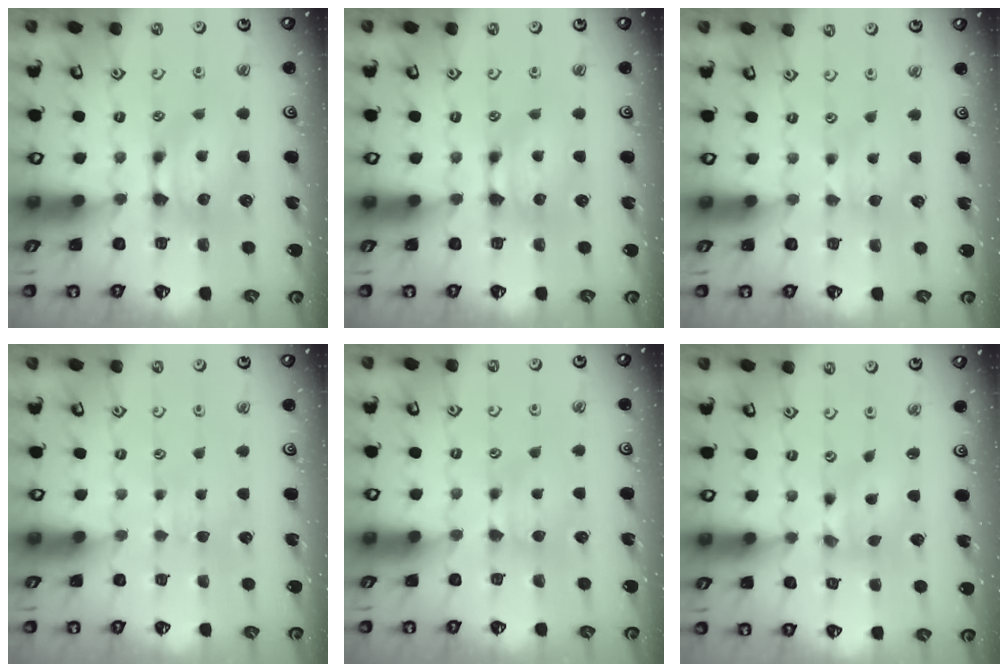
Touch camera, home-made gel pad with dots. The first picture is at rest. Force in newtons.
{"total": 0.0}
{"total": 2.1, "press": 2.1, "slide": 0.5}
{"total": 2.5, "press": 2.5, "slide": 0.3}
{"total": 1.7, "press": 1.6, "slide": 0.4}
{"total": 2.3, "press": 2.0, "slide": 1.2}